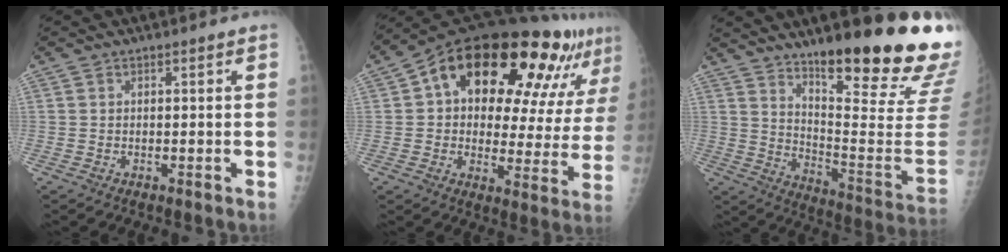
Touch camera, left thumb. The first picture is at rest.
{"total": 27.8, "force": [14.1, 12.3, 20.5], "torque": [-0.257, 0.012, 0.205]}
{"total": 26.2, "force": [17.8, 4.2, 18.9], "torque": [-0.226, -0.111, 0.259]}